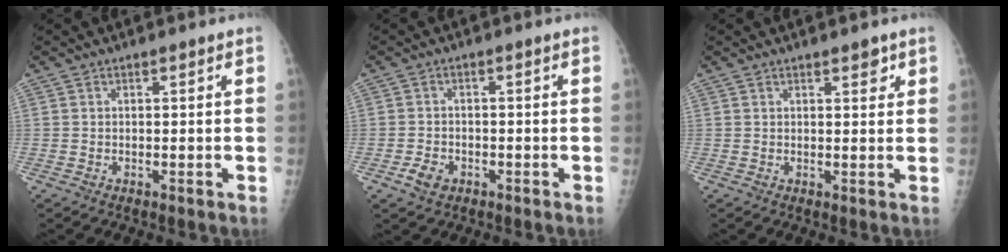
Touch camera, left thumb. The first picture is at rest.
{"total": 3.5, "force": [-1.8, 2.4, 1.7], "torque": [-0.026, 0.008, -0.029]}
{"total": 2.2, "force": [1.4, 1.0, 1.5], "torque": [-0.008, -0.006, 0.017]}